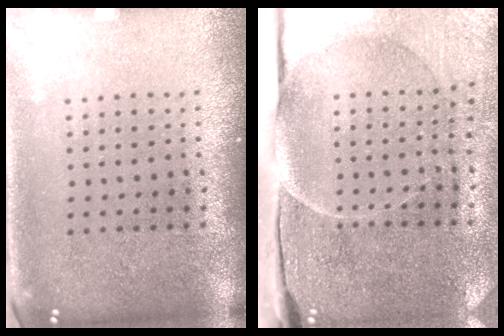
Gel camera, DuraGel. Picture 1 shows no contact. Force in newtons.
{"total": 4.8, "press": 3.9, "slide": 2.8}